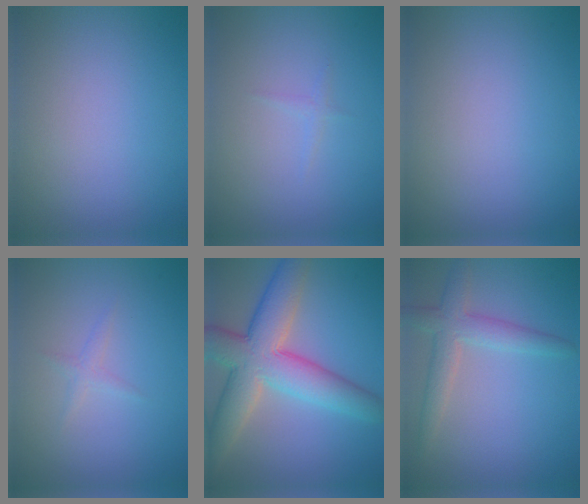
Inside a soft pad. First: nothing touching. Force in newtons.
{"total": 1.0, "press": 0.9, "slide": 0.2}
{"total": 0.0}
{"total": 0.9, "press": 0.9, "slide": 0.1}
{"total": 9.2, "press": 9.2, "slide": 0.6}
{"total": 3.4, "press": 3.4, "slide": 0.1}